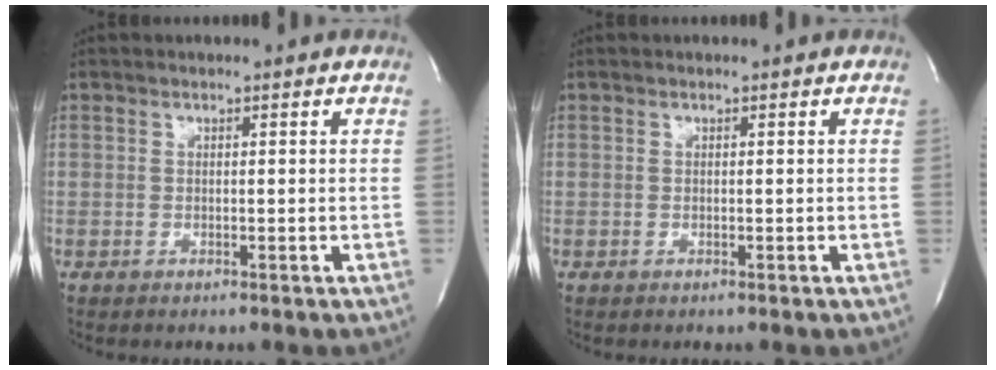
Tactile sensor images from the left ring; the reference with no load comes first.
{"total": 0.0}